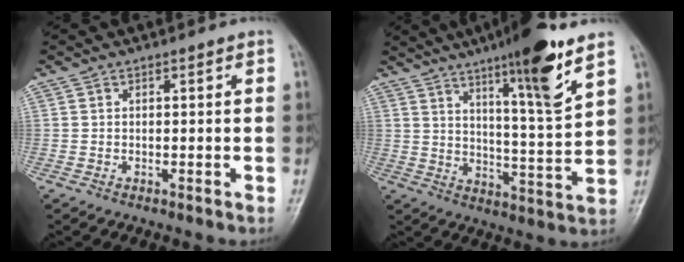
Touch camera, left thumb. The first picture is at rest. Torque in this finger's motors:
{"motor_torque": [1.95, 0.55, 1.79, -0.98, 0.45]}